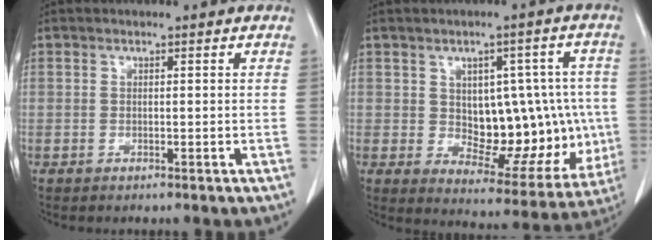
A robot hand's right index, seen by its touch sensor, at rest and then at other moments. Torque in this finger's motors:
{"motor_torque": [0.41, 0.04, 0.18, 0.03]}